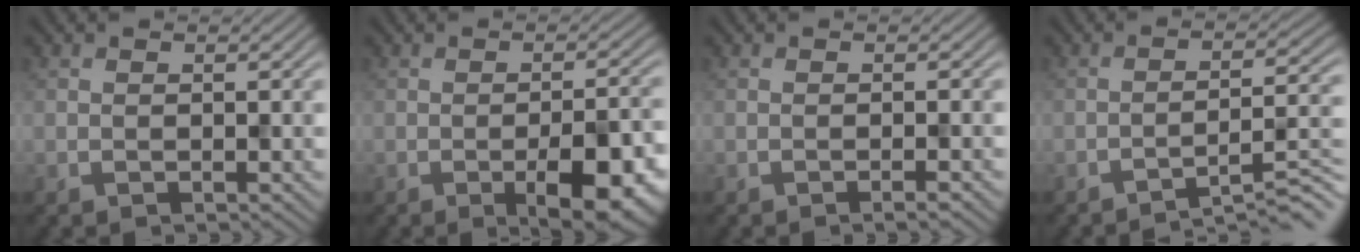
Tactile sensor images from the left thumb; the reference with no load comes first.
{"total": 7.5, "force": [-3.0, 2.5, 6.4], "torque": [-0.093, -0.006, -0.039]}
{"total": 1.2, "force": [-0.7, 0.1, 1.0], "torque": [-0.010, 0.004, -0.016]}
{"total": 6.5, "force": [-4.7, 0.7, 4.4], "torque": [-0.063, 0.019, -0.079]}